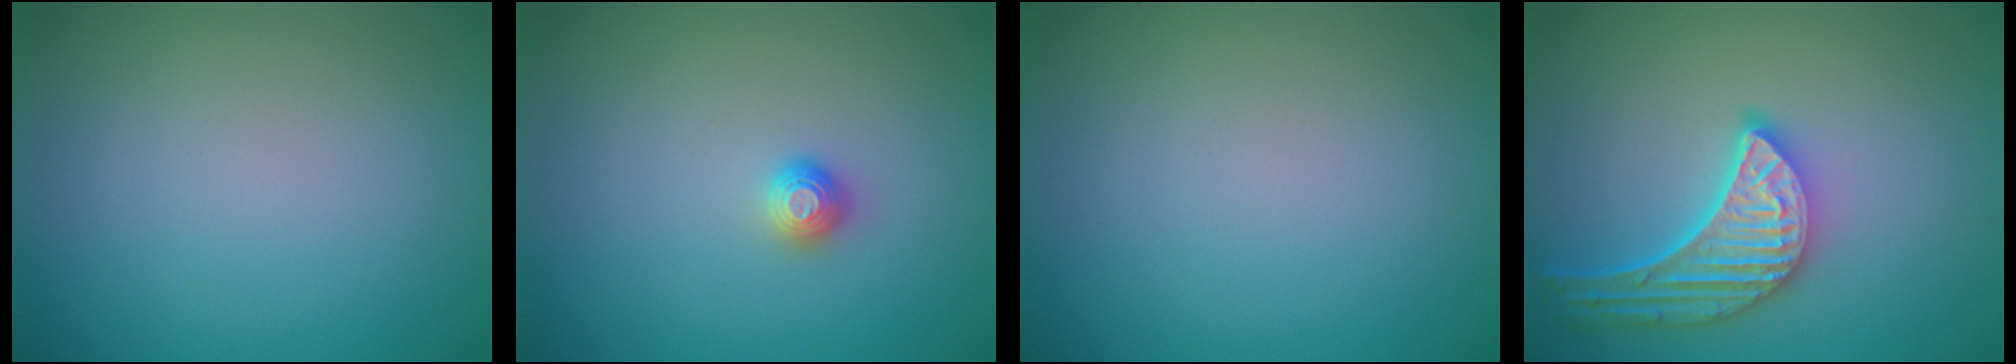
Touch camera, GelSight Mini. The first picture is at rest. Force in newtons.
{"total": 1.0, "press": 1.0, "slide": 0.1}
{"total": 0.0}
{"total": 5.7, "press": 4.5, "slide": 3.5}